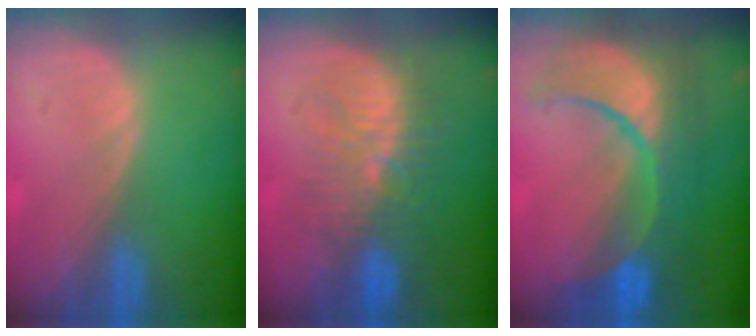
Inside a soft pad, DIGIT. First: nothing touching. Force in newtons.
{"total": 9.3, "press": 9.0, "slide": 2.4}
{"total": 11.9, "press": 11.8, "slide": 1.4}